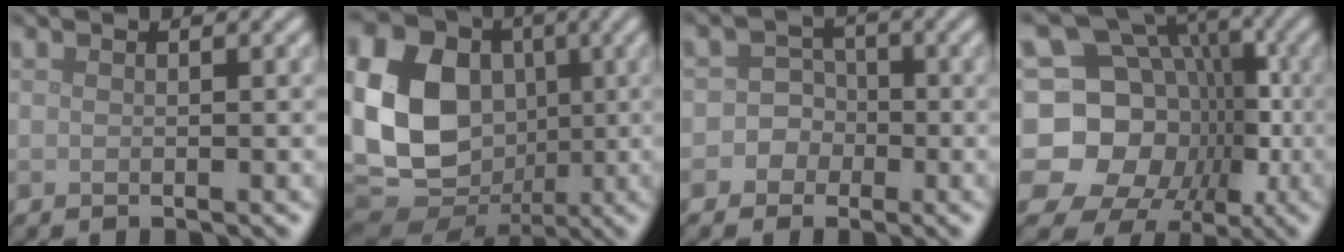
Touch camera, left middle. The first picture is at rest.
{"total": 18.1, "force": [0.8, 14.9, 10.2], "torque": [-0.238, 0.008, 0.002]}
{"total": 3.4, "force": [-1.0, 3.2, 0.5], "torque": [0.026, 0.017, -0.035]}
{"total": 17.5, "force": [-3.2, 15.5, 7.3], "torque": [-0.134, 0.011, -0.078]}